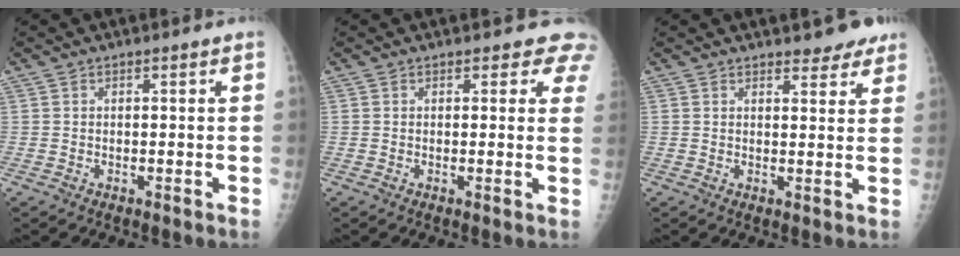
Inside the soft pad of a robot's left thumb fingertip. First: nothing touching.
{"total": 4.5, "force": [3.8, 2.2, 0.7], "torque": [0.032, -0.017, 0.018]}
{"total": 4.6, "force": [3.9, 1.8, 1.9], "torque": [0.000, -0.018, 0.046]}